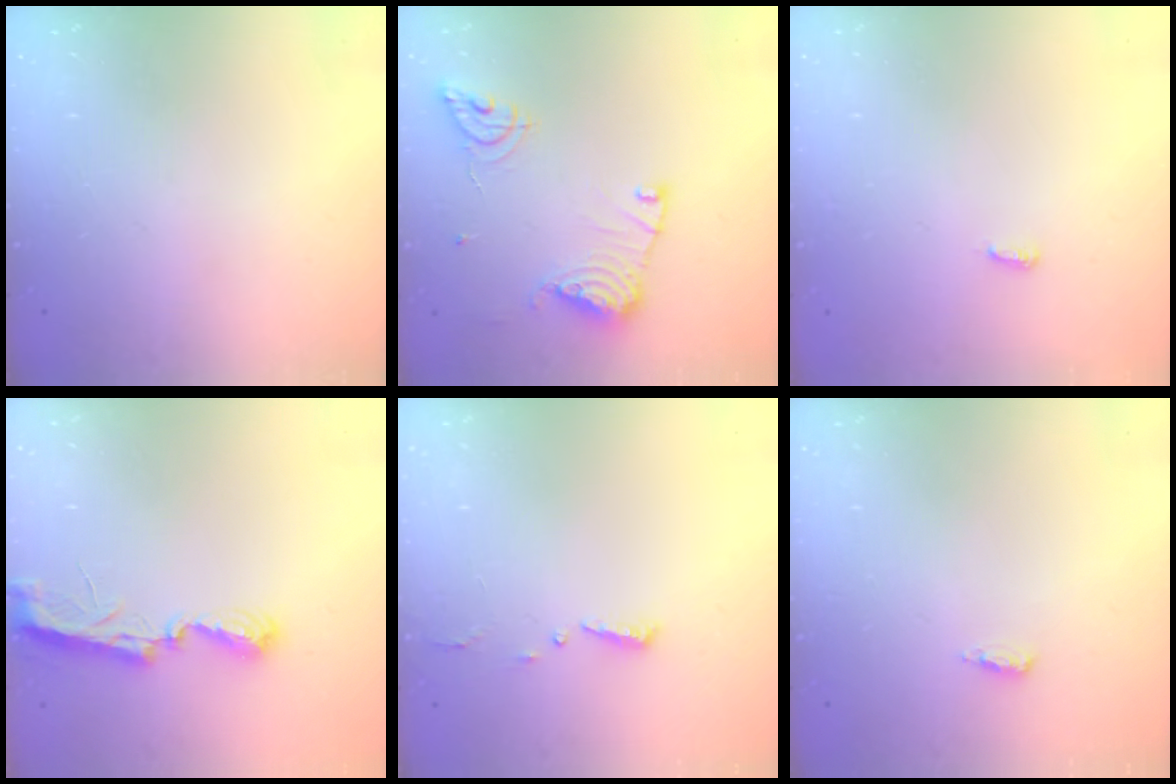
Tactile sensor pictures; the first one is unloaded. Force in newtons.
{"total": 13.4, "press": 13.3, "slide": 1.4}
{"total": 2.9, "press": 2.9, "slide": 0.3}
{"total": 7.2, "press": 7.2, "slide": 0.1}
{"total": 4.4, "press": 4.4, "slide": 0.4}
{"total": 2.7, "press": 2.5, "slide": 1.0}